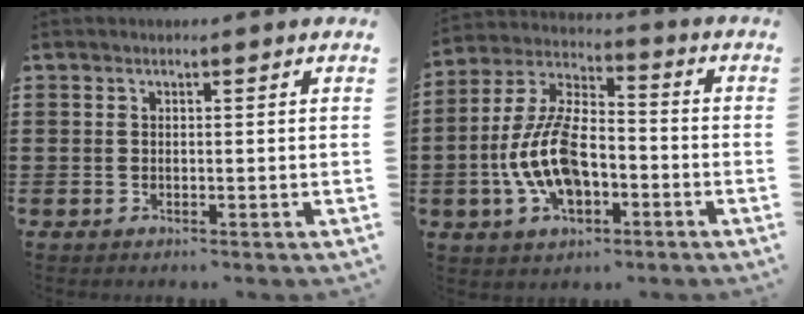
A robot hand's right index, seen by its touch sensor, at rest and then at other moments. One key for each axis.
{"total": 11.7, "fx": -3.2, "fy": 6.0, "fz": 9.6, "tx": -0.225, "ty": 0.002, "tz": -0.064}